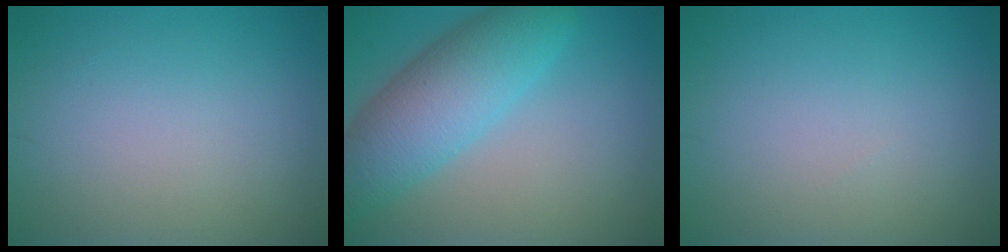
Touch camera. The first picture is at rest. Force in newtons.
{"total": 7.3, "press": 7.3, "slide": 0.0}
{"total": 0.0}